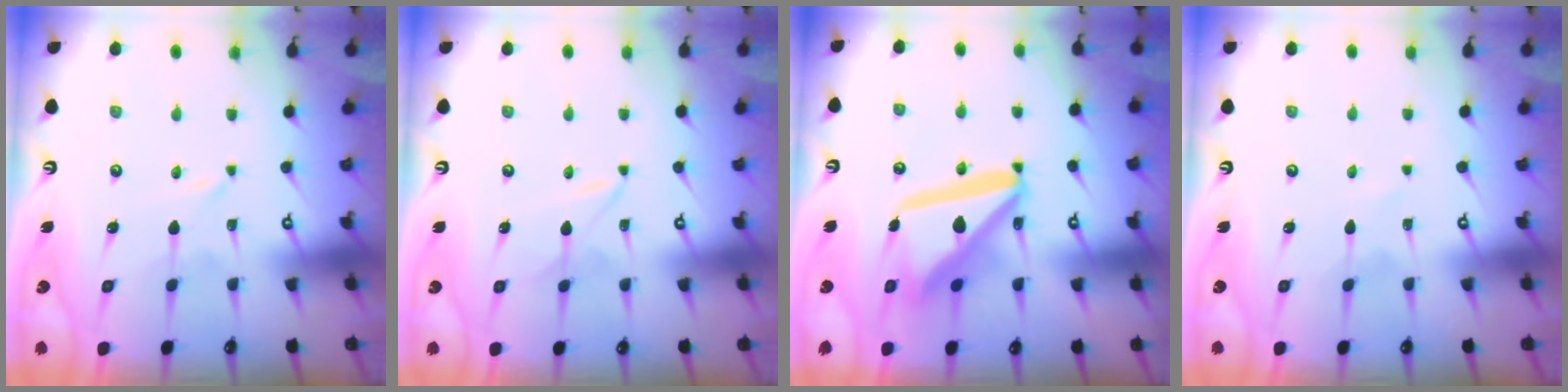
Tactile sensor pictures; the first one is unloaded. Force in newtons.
{"total": 2.3, "press": 2.3, "slide": 0.4}
{"total": 18.0, "press": 17.9, "slide": 2.2}
{"total": 0.5, "press": 0.5, "slide": 0.1}